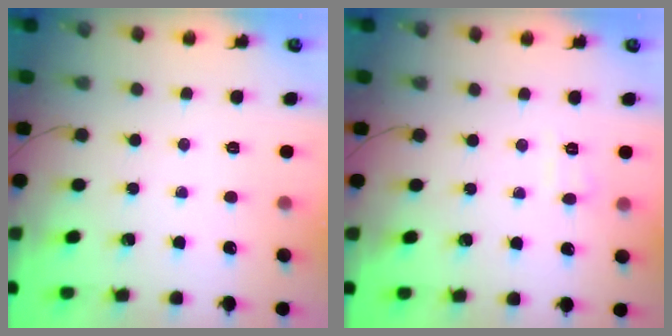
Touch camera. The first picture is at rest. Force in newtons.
{"total": 4.7, "press": 4.3, "slide": 1.7}